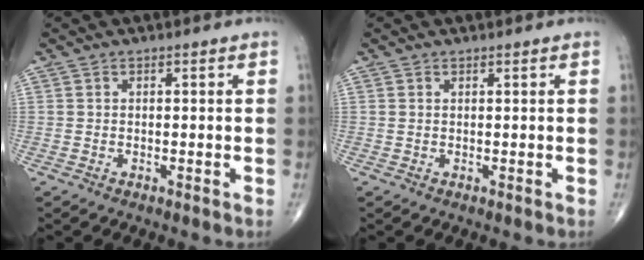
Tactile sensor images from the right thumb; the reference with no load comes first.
{"total": 0.0}